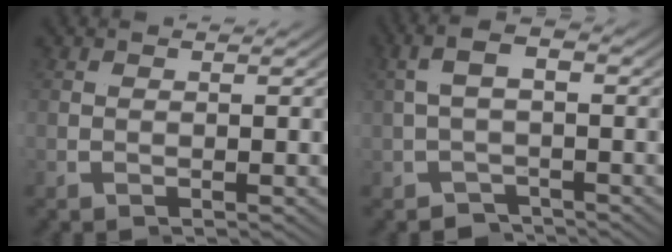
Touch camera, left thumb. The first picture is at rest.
{"total": 2.8, "force": [-0.3, 1.8, 2.1], "torque": [-0.036, 0.000, -0.009]}